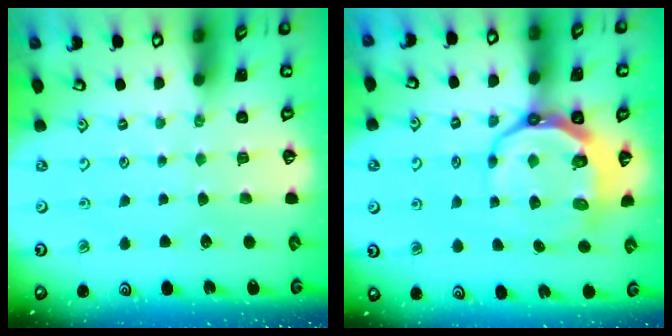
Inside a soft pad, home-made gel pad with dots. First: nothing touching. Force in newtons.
{"total": 10.8, "press": 10.0, "slide": 4.1}